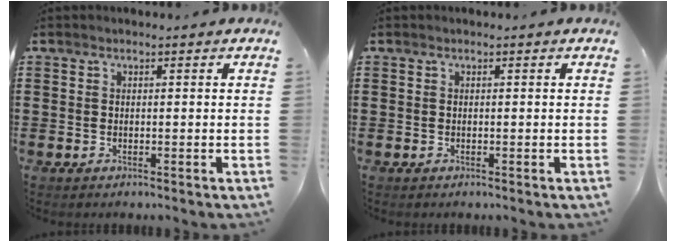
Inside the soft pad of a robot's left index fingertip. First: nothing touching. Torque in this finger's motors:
{"motor_torque": [0.00, 0.00, 0.00, 0.00]}